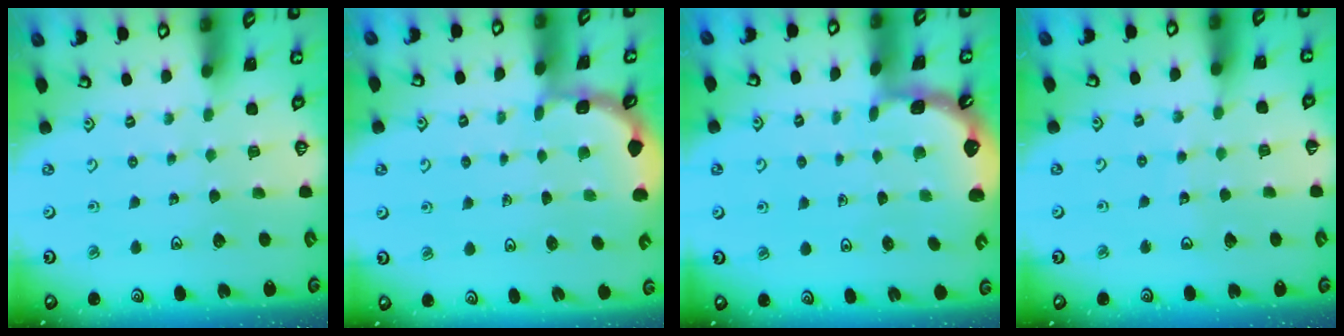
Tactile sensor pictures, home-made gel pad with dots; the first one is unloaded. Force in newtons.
{"total": 2.1, "press": 2.1, "slide": 0.2}
{"total": 1.2, "press": 1.2, "slide": 0.1}
{"total": 3.9, "press": 3.9, "slide": 0.2}